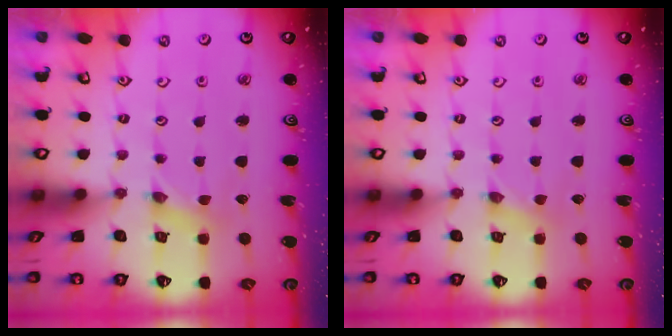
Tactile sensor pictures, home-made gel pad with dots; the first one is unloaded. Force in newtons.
{"total": 0.0}